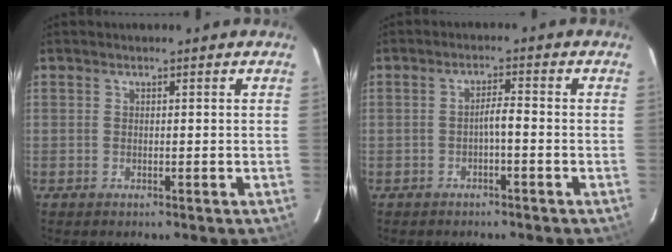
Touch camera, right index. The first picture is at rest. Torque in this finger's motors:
{"motor_torque": [0.43, -0.33, 0.13, 0.06]}